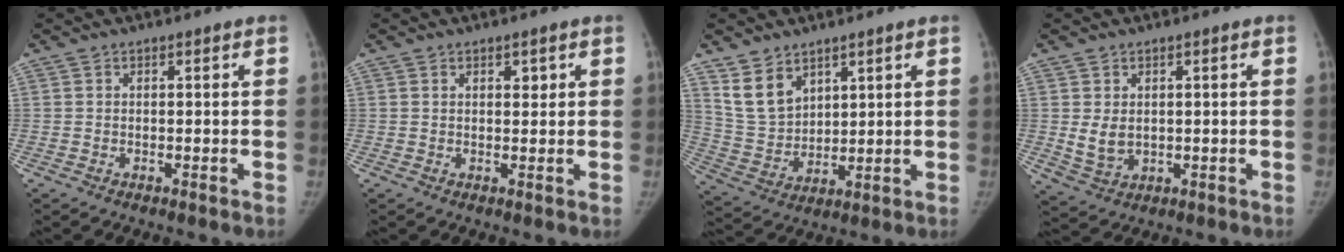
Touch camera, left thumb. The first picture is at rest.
{"total": 1.7, "force": [0.9, 1.0, 1.1], "torque": [-0.006, -0.004, 0.014]}
{"total": 8.8, "force": [5.7, 5.7, 3.7], "torque": [-0.051, -0.031, 0.128]}
{"total": 4.2, "force": [0.4, 3.3, 2.6], "torque": [-0.039, -0.012, 0.023]}